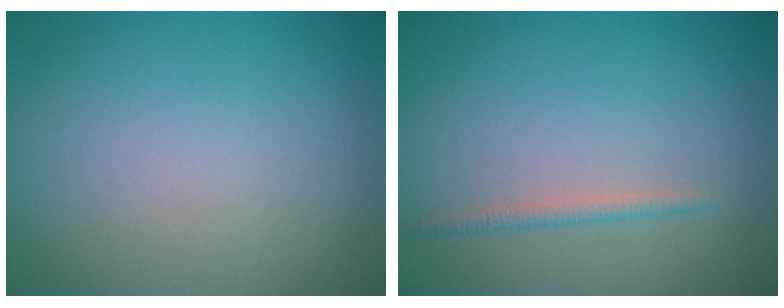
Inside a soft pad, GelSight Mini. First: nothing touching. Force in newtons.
{"total": 1.1, "press": 1.1, "slide": 0.1}